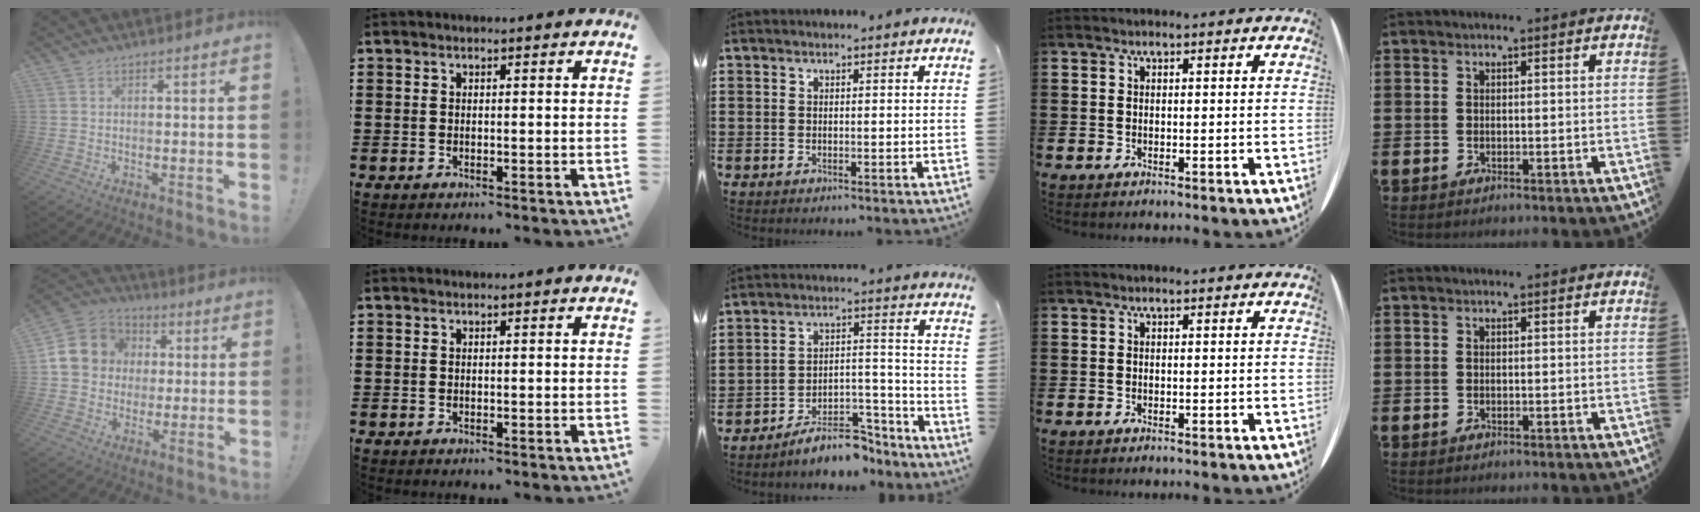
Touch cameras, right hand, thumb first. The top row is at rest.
{"thumb": {"total": 13.6, "force": [2.1, 12.4, 5.2], "torque": [-0.070, 0.006, 0.050]}, "middle": {"total": 7.7, "force": [-7.1, 1.8, 2.4], "torque": [-0.026, 0.026, -0.130]}}